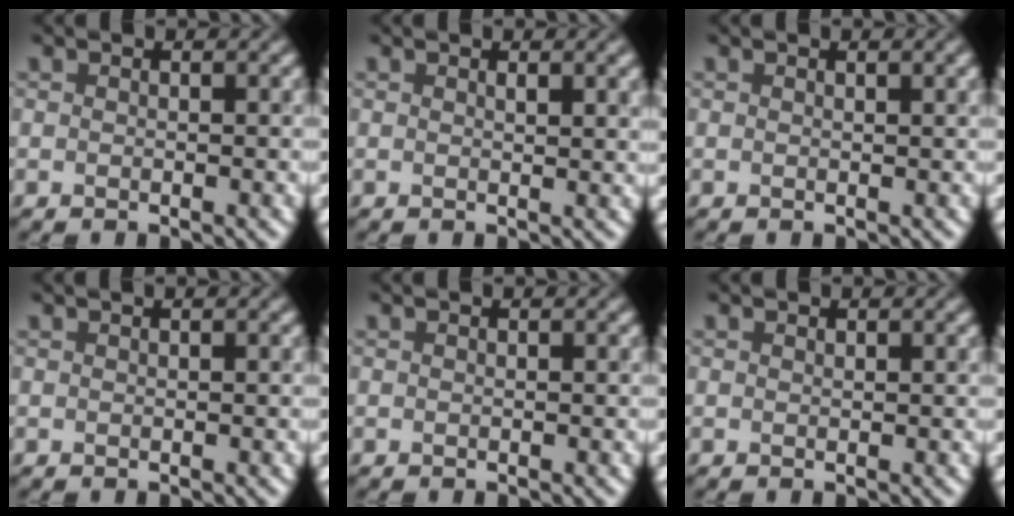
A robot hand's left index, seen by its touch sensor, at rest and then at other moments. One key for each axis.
{"total": 1.9, "fx": 0.7, "fy": 0.5, "fz": 1.7, "tx": -0.016, "ty": 0.006, "tz": 0.008}
{"total": 1.2, "fx": 0.5, "fy": 0.3, "fz": 1.0, "tx": -0.013, "ty": 0.006, "tz": 0.003}
{"total": 0.6, "fx": 0.2, "fy": 0.2, "fz": 0.5, "tx": -0.005, "ty": 0.002, "tz": -0.001}
{"total": 0.0}
{"total": 0.0}